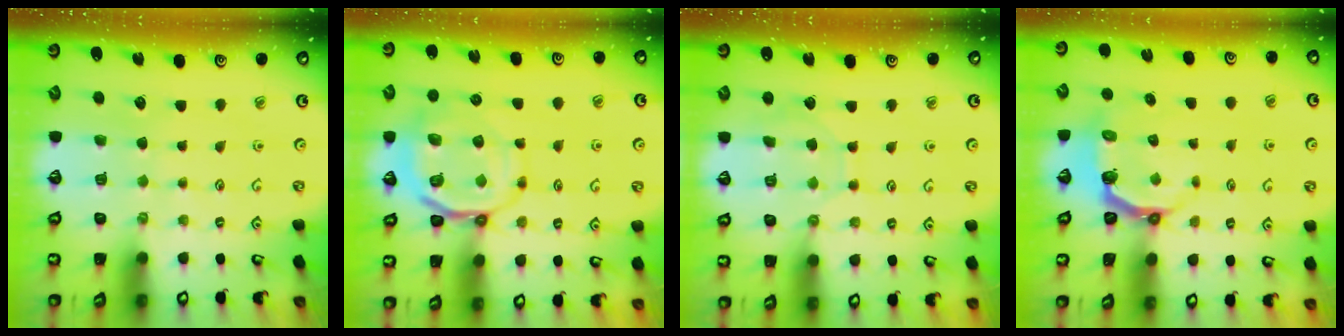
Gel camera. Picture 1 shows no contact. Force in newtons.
{"total": 9.9, "press": 9.7, "slide": 1.8}
{"total": 6.9, "press": 6.9, "slide": 0.7}
{"total": 4.1, "press": 3.0, "slide": 2.9}